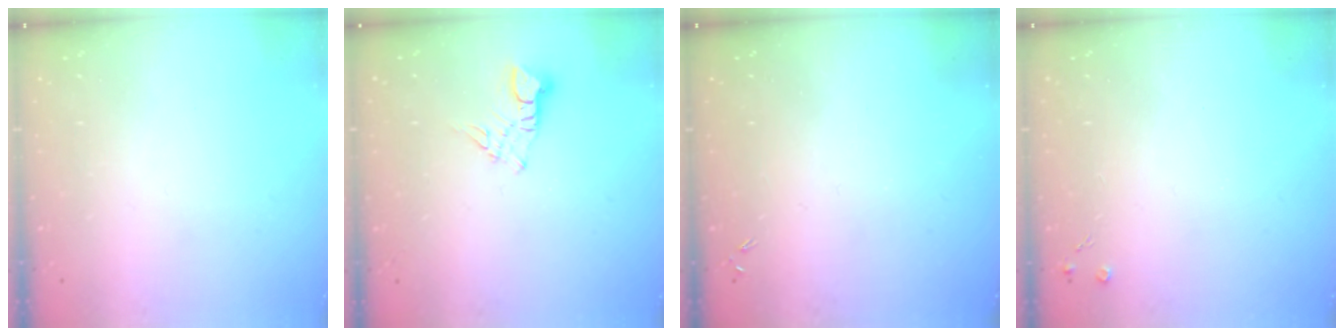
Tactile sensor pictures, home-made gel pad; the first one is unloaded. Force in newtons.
{"total": 3.3, "press": 3.2, "slide": 0.3}
{"total": 0.0}
{"total": 2.5, "press": 2.5, "slide": 0.5}